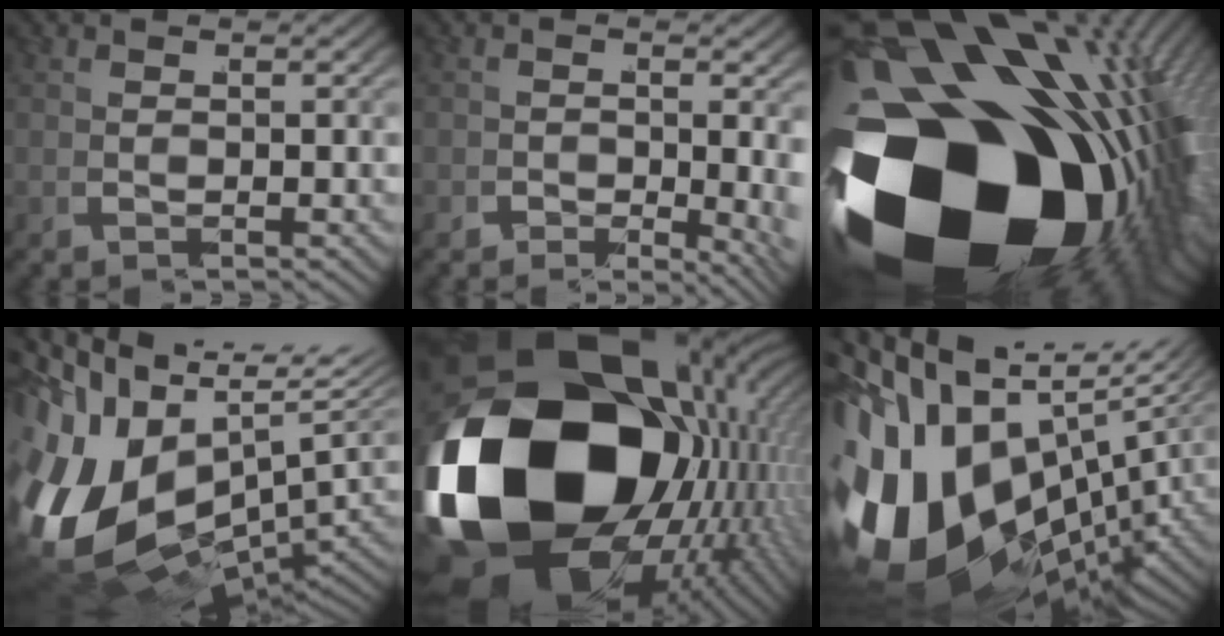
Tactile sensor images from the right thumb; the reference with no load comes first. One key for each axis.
{"total": 3.0, "fx": -1.0, "fy": 1.6, "fz": 2.4, "tx": -0.036, "ty": -0.031, "tz": -0.009}
{"total": 47.9, "fx": -8.7, "fy": 29.1, "fz": 37.0, "tx": -0.543, "ty": -0.074, "tz": -0.109}
{"total": 22.1, "fx": -3.9, "fy": 15.0, "fz": 15.8, "tx": -0.297, "ty": -0.050, "tz": -0.047}
{"total": 39.0, "fx": -4.0, "fy": 24.4, "fz": 30.2, "tx": -0.548, "ty": -0.101, "tz": -0.021}
{"total": 28.8, "fx": -4.8, "fy": 19.9, "fz": 20.3, "tx": -0.390, "ty": -0.057, "tz": -0.061}